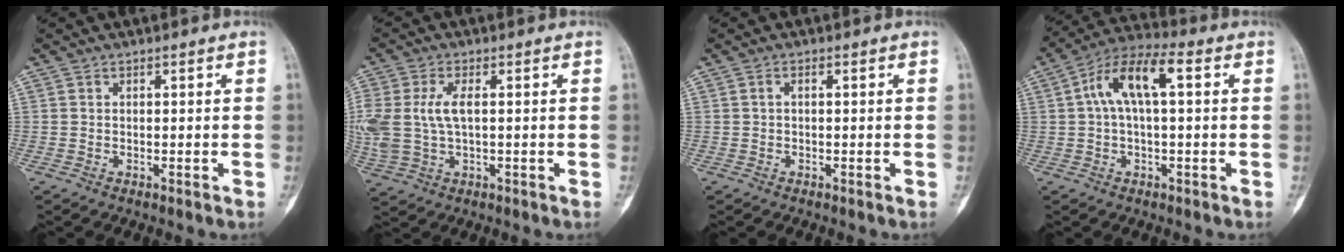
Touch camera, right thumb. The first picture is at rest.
{"total": 10.0, "force": [0.9, 5.5, 8.3], "torque": [-0.211, 0.008, 0.026]}
{"total": 0.8, "force": [0.1, 0.4, 0.7], "torque": [-0.013, 0.004, -0.002]}
{"total": 10.5, "force": [2.1, 4.2, 9.4], "torque": [-0.184, 0.039, 0.030]}